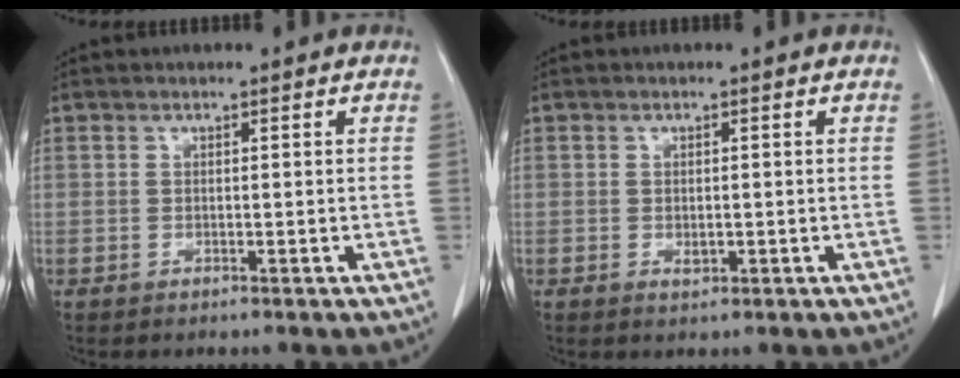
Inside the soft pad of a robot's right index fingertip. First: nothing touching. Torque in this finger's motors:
{"motor_torque": [0.07, -0.03, 0.01, 0.01]}